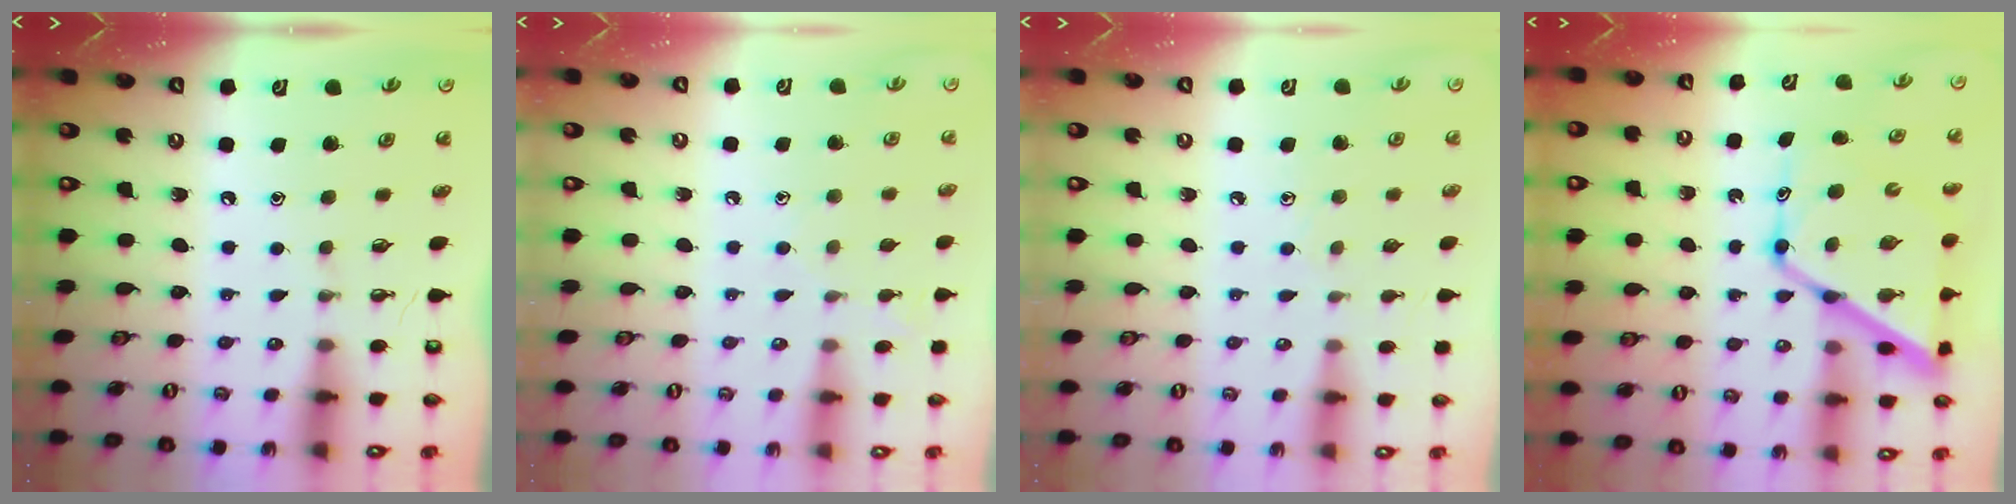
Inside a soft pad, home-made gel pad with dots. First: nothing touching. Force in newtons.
{"total": 7.8, "press": 7.8, "slide": 0.6}
{"total": 3.8, "press": 3.7, "slide": 0.4}
{"total": 16.7, "press": 16.6, "slide": 1.4}